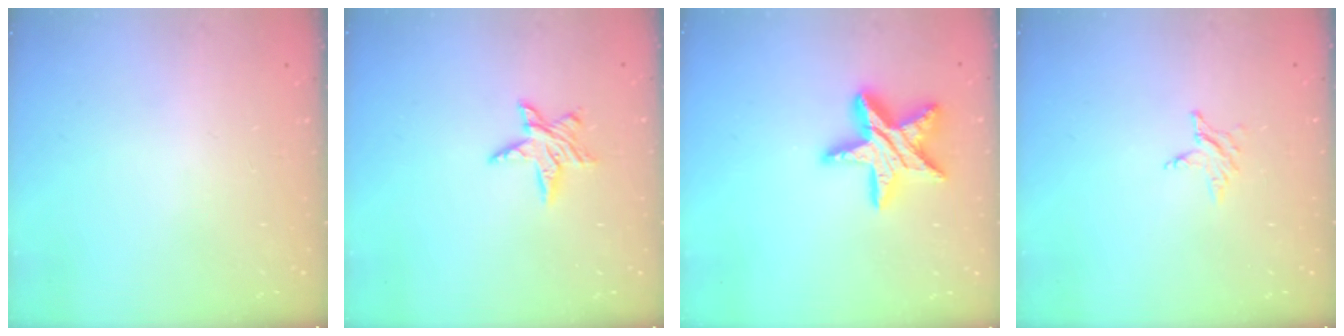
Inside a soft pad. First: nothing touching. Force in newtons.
{"total": 7.2, "press": 7.2, "slide": 0.2}
{"total": 17.7, "press": 17.6, "slide": 1.6}
{"total": 2.9, "press": 2.9, "slide": 0.3}